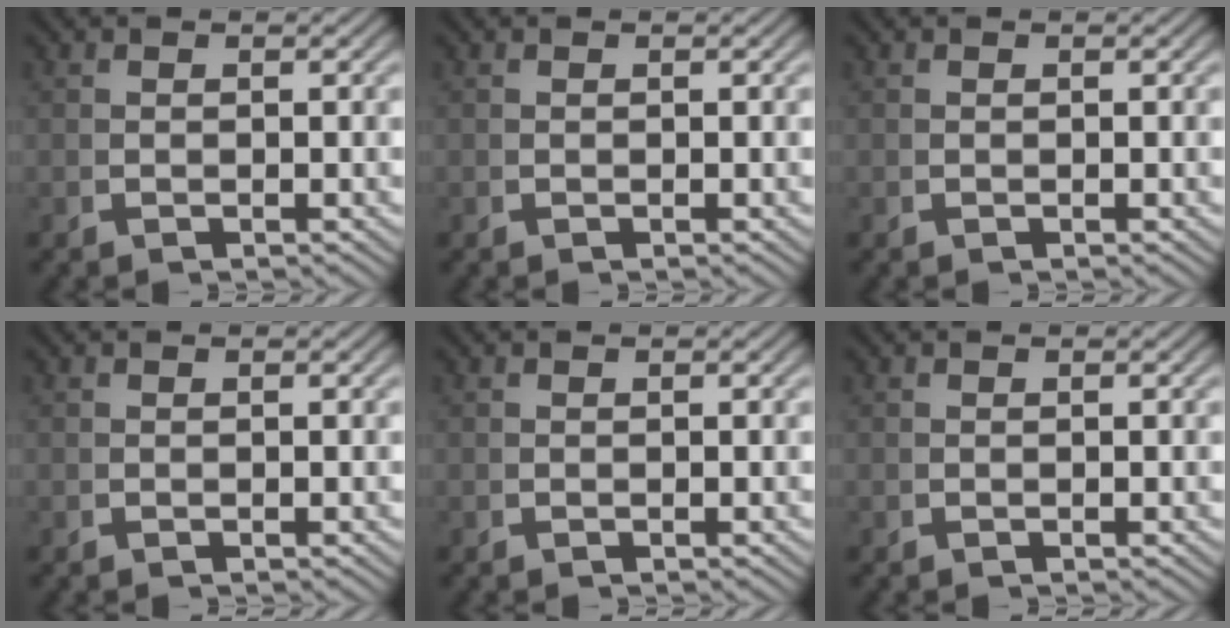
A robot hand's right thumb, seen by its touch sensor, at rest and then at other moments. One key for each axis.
{"total": 0.0}
{"total": 0.0}
{"total": 0.0}
{"total": 0.0}
{"total": 0.0}